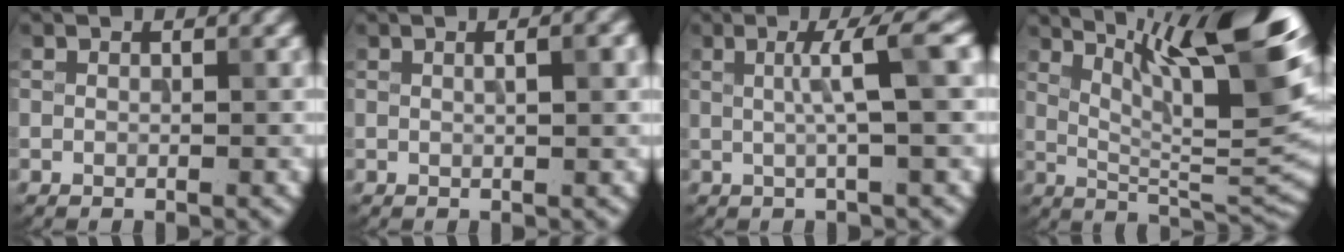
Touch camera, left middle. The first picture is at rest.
{"total": 2.4, "force": [0.6, 0.7, 2.2], "torque": [-0.016, 0.001, 0.005]}
{"total": 4.0, "force": [0.6, 0.3, 4.0], "torque": [-0.061, 0.008, 0.008]}
{"total": 14.2, "force": [7.6, 3.2, 11.5], "torque": [-0.159, 0.011, 0.129]}